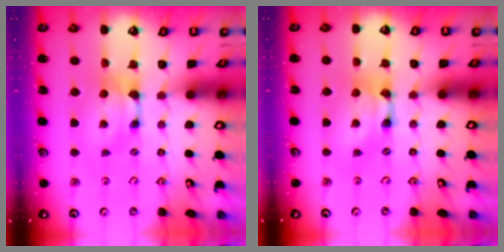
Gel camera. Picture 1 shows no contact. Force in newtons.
{"total": 1.8, "press": 1.8, "slide": 0.1}